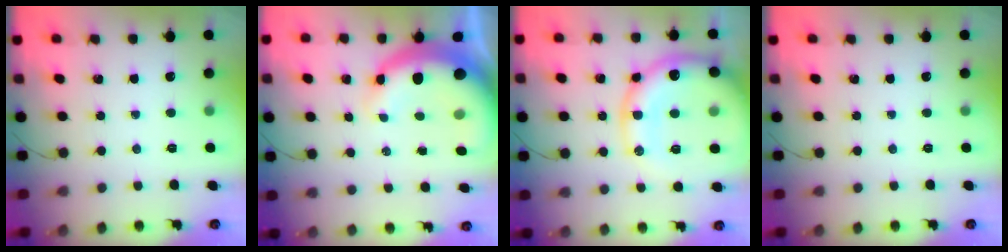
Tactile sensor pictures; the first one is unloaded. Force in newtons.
{"total": 11.4, "press": 11.2, "slide": 2.0}
{"total": 22.4, "press": 22.0, "slide": 4.1}
{"total": 0.0}